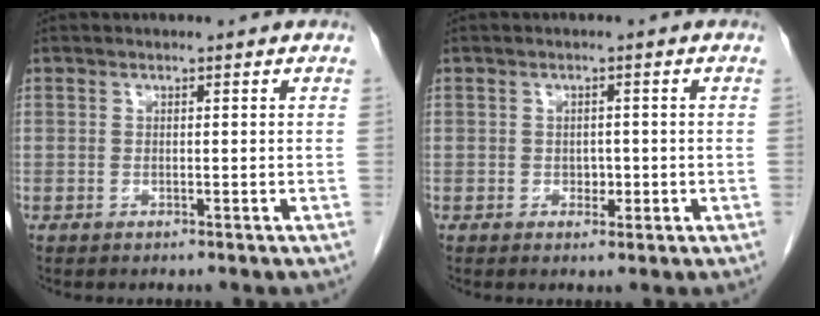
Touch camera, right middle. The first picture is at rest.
{"total": 1.7, "force": [-0.4, 1.2, 1.2], "torque": [-0.013, 0.002, -0.002]}